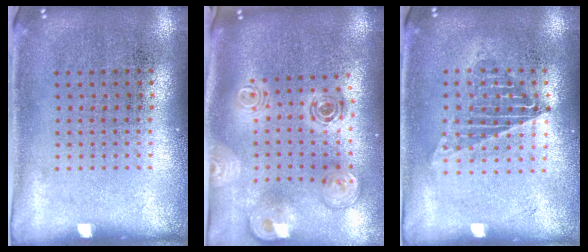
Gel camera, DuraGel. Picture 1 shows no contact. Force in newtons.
{"total": 2.0, "press": 1.7, "slide": 1.1}
{"total": 1.3, "press": 1.2, "slide": 0.5}